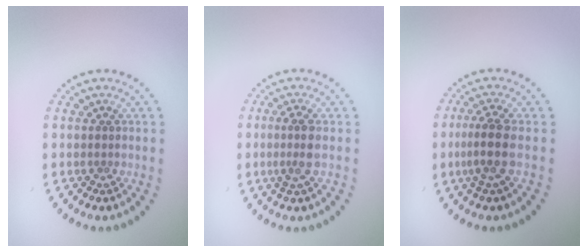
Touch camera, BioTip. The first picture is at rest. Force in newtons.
{"total": 2.2, "press": 2.0, "slide": 1.0}
{"total": 2.7, "press": 2.1, "slide": 1.6}